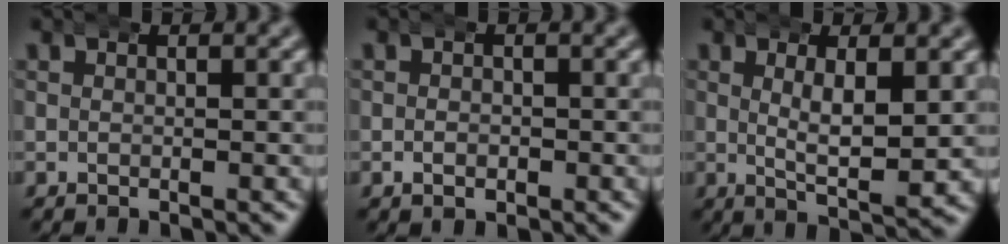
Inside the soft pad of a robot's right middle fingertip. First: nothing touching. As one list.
[{"total": 1.0, "force": [-0.3, 0.8, 0.5], "torque": [-0.012, -0.004, -0.004]}, {"total": 4.9, "force": [1.1, 1.2, 4.6], "torque": [-0.073, -0.004, 0.021]}]